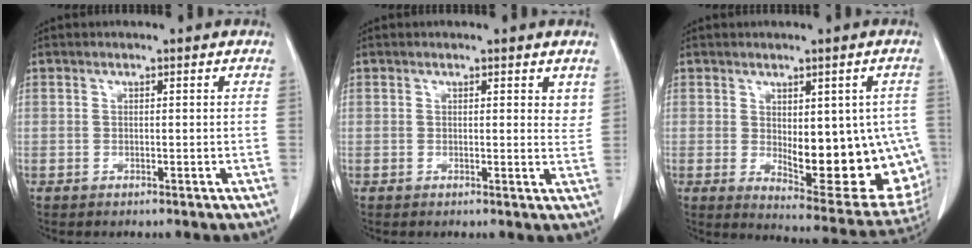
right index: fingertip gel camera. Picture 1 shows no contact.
{"total": 2.0, "force": [1.4, 0.7, 1.2], "torque": [-0.010, -0.009, 0.014]}
{"total": 17.2, "force": [-1.7, 6.8, 15.7], "torque": [-0.143, -0.001, 0.003]}